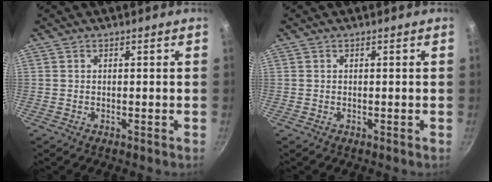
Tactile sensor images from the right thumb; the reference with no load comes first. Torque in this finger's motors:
{"motor_torque": [-0.04, 0.04, 0.04, 0.02, 0.02]}